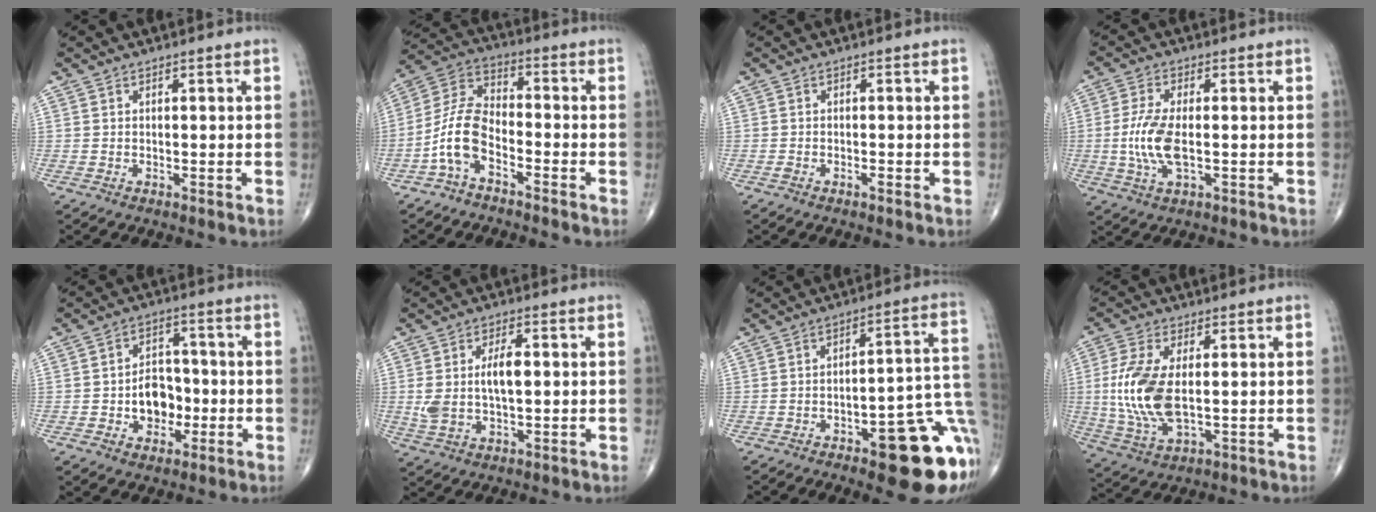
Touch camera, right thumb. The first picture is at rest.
{"total": 9.2, "force": [-4.3, 4.7, 6.6], "torque": [-0.137, 0.051, -0.095]}
{"total": 1.0, "force": [-0.6, 0.3, 0.6], "torque": [-0.016, 0.006, -0.011]}
{"total": 8.2, "force": [-0.9, 3.3, 7.5], "torque": [-0.172, -0.002, -0.018]}
{"total": 8.0, "force": [-1.7, 6.0, 5.1], "torque": [-0.040, 0.022, -0.030]}
{"total": 8.1, "force": [0.6, 3.9, 7.0], "torque": [-0.141, 0.008, 0.016]}
{"total": 18.4, "force": [-6.9, 6.3, 15.8], "torque": [-0.122, 0.047, -0.079]}
{"total": 12.6, "force": [0.2, 5.9, 11.1], "torque": [-0.250, -0.008, 0.011]}